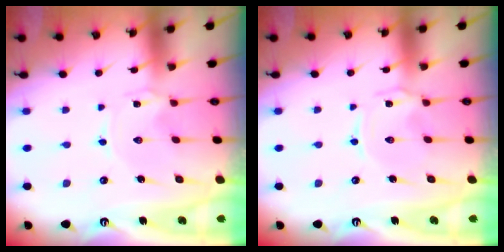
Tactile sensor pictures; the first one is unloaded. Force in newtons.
{"total": 0.7, "press": 0.6, "slide": 0.2}